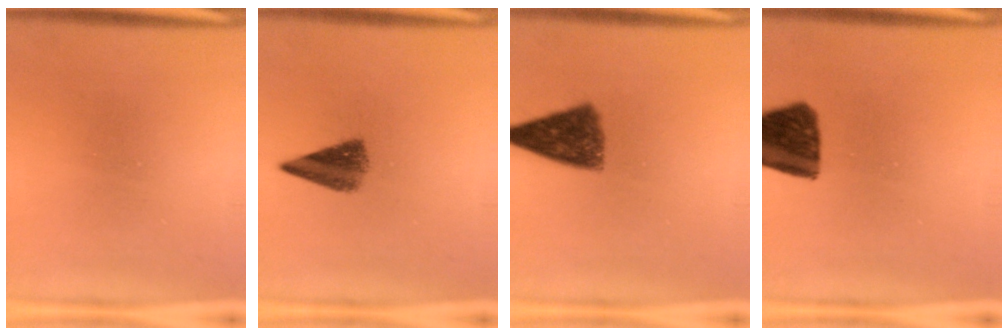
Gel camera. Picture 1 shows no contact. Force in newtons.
{"total": 5.1}
{"total": 8.2}
{"total": 11.8}